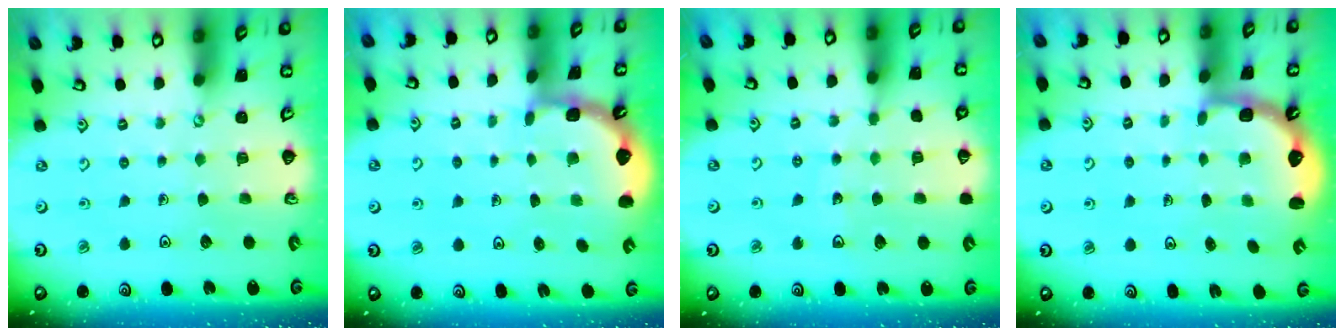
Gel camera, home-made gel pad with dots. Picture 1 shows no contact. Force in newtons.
{"total": 1.9, "press": 1.9, "slide": 0.2}
{"total": 5.3, "press": 4.8, "slide": 2.3}
{"total": 2.6, "press": 2.2, "slide": 1.4}